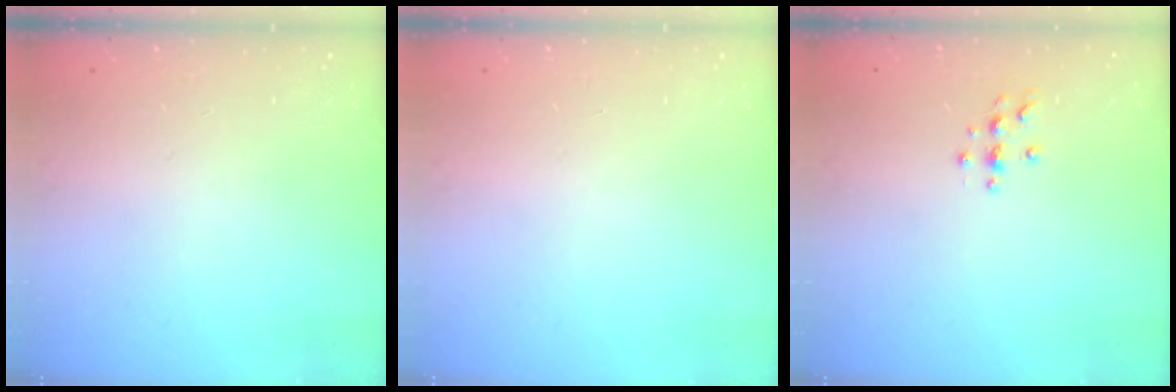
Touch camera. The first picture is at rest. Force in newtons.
{"total": 0.0}
{"total": 4.2, "press": 4.2, "slide": 0.5}